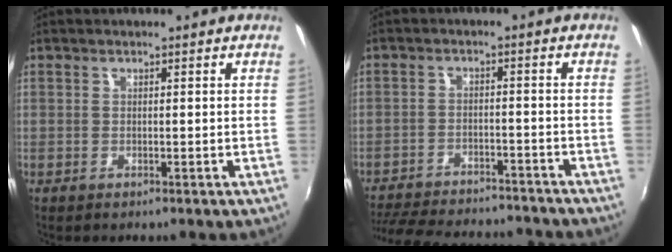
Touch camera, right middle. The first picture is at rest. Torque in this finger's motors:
{"motor_torque": [0.93, -1.21, 0.25, 0.06]}